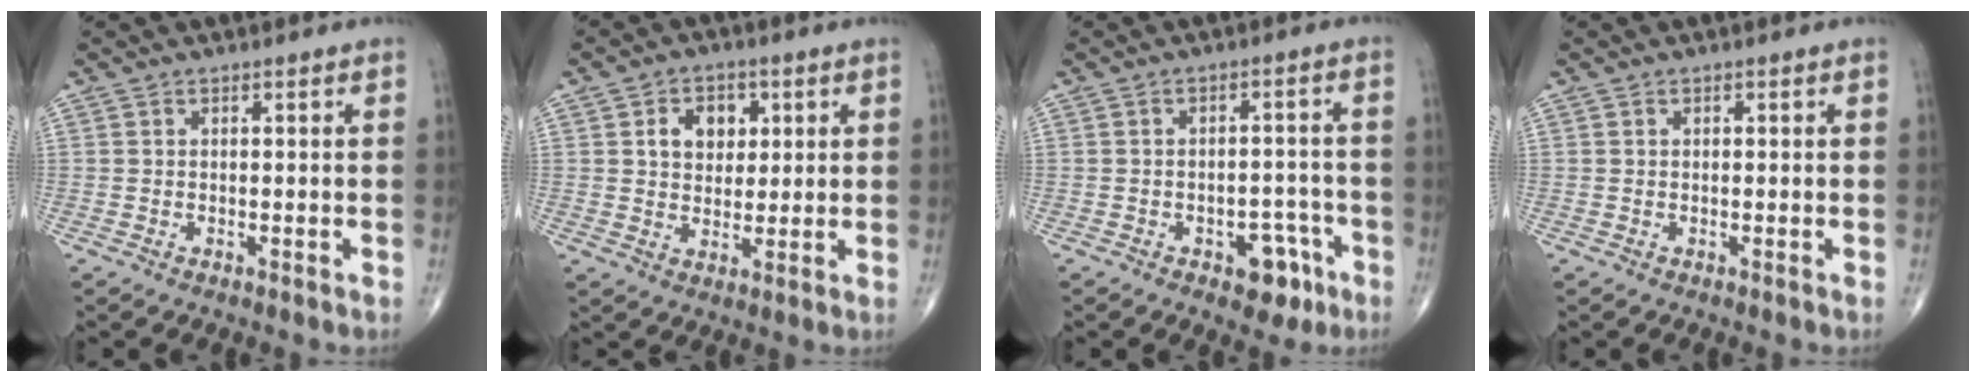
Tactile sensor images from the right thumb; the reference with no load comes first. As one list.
[{"total": 7.0, "force": [2.1, 5.3, 4.1], "torque": [-0.030, -0.006, 0.032]}, {"total": 6.8, "force": [-3.5, 4.0, 4.2], "torque": [-0.026, 0.029, -0.042]}, {"total": 0.0}]